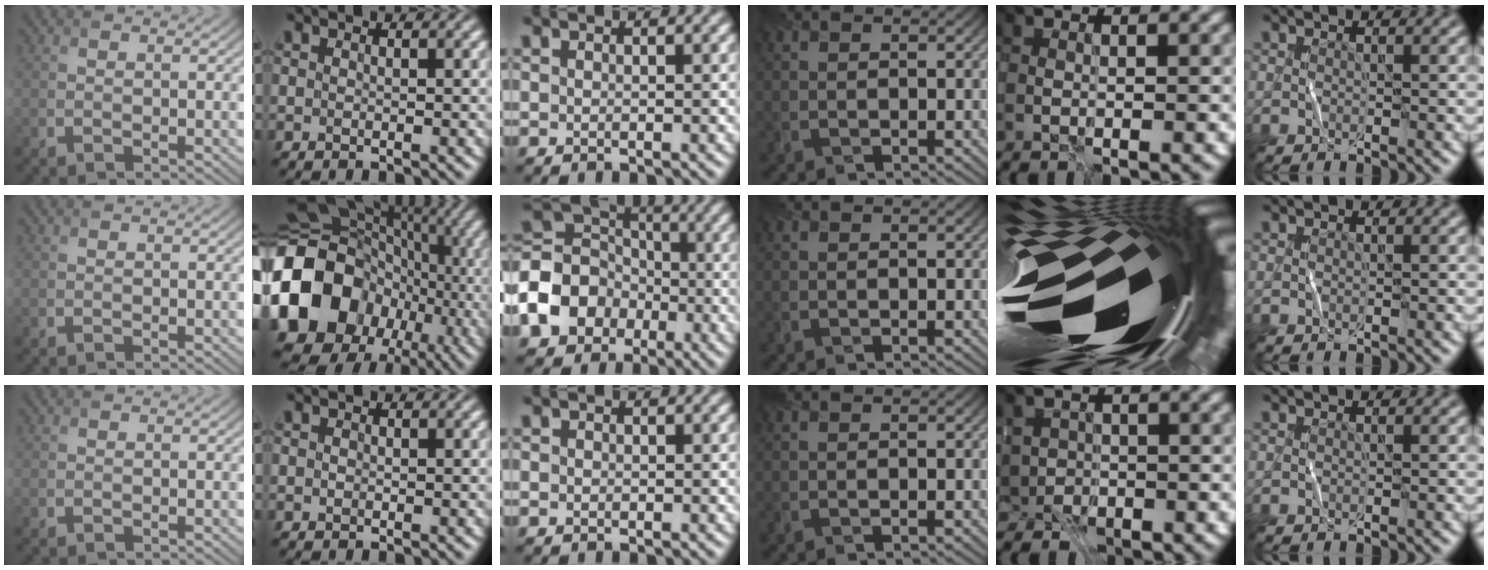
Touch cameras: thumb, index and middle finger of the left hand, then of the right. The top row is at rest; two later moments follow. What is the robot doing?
{"motion": "fold", "object": "coffee filter"}